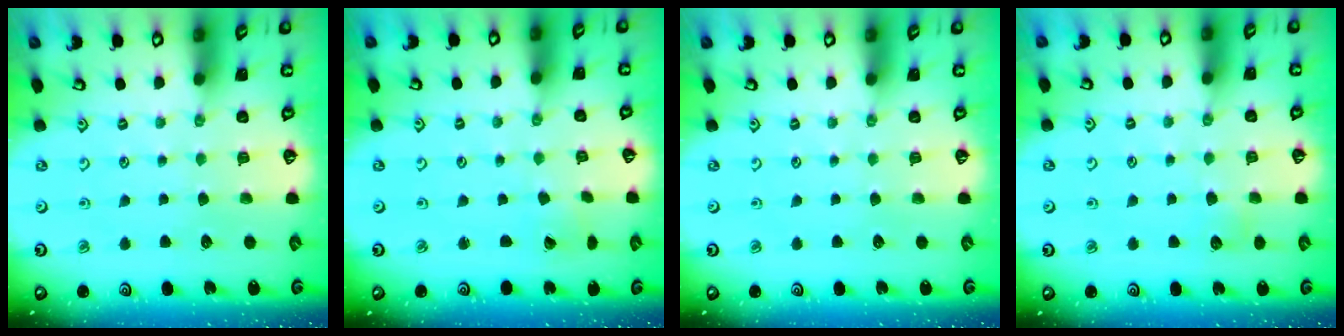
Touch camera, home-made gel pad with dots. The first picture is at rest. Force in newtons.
{"total": 0.0}
{"total": 0.0}
{"total": 3.7, "press": 3.7, "slide": 0.4}